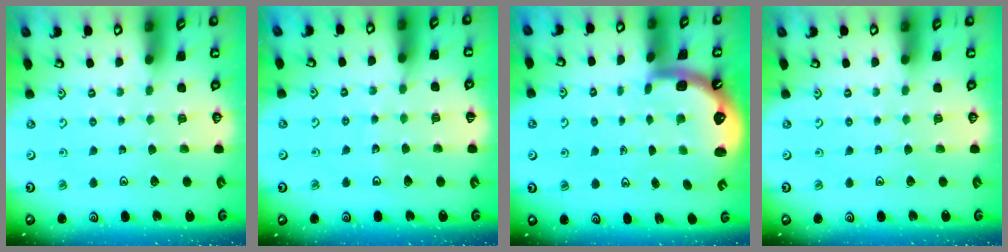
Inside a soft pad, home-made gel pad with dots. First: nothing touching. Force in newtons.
{"total": 3.3, "press": 3.3, "slide": 0.3}
{"total": 1.5, "press": 1.3, "slide": 0.6}
{"total": 0.0}